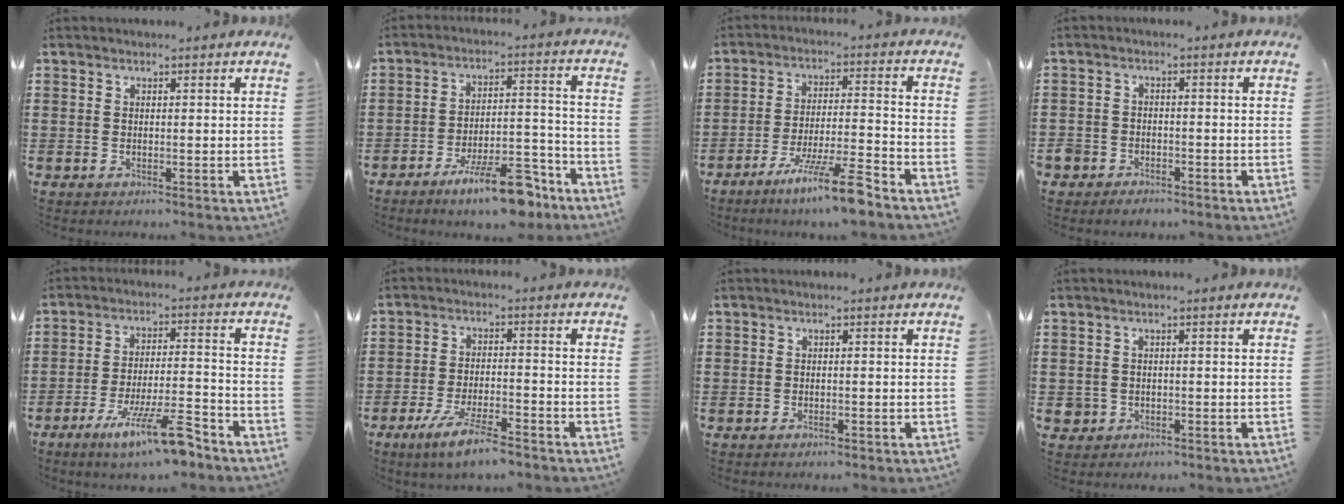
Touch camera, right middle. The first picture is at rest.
{"total": 11.5, "force": [-8.6, 2.4, 7.3], "torque": [-0.111, 0.029, -0.154]}
{"total": 10.2, "force": [-7.6, 0.4, 6.8], "torque": [-0.121, 0.004, -0.143]}
{"total": 2.6, "force": [-2.4, 1.0, -0.1], "torque": [-0.003, 0.001, -0.054]}
{"total": 11.4, "force": [-7.9, 1.4, 8.1], "torque": [-0.147, 0.007, -0.148]}
{"total": 6.8, "force": [-5.0, 1.1, 4.4], "torque": [-0.096, -0.007, -0.096]}
{"total": 0.7, "force": [-0.6, 0.3, 0.2], "torque": [-0.005, 0.000, -0.012]}
{"total": 1.5, "force": [-0.6, 1.3, 0.2], "torque": [-0.008, 0.003, -0.016]}